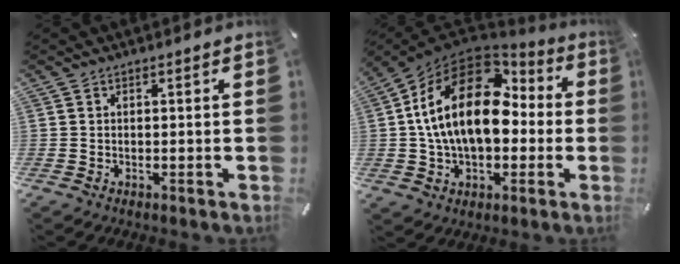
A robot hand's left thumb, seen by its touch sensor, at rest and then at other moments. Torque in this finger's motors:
{"motor_torque": [2.37, 2.64, 2.77, 0.00, 0.78]}